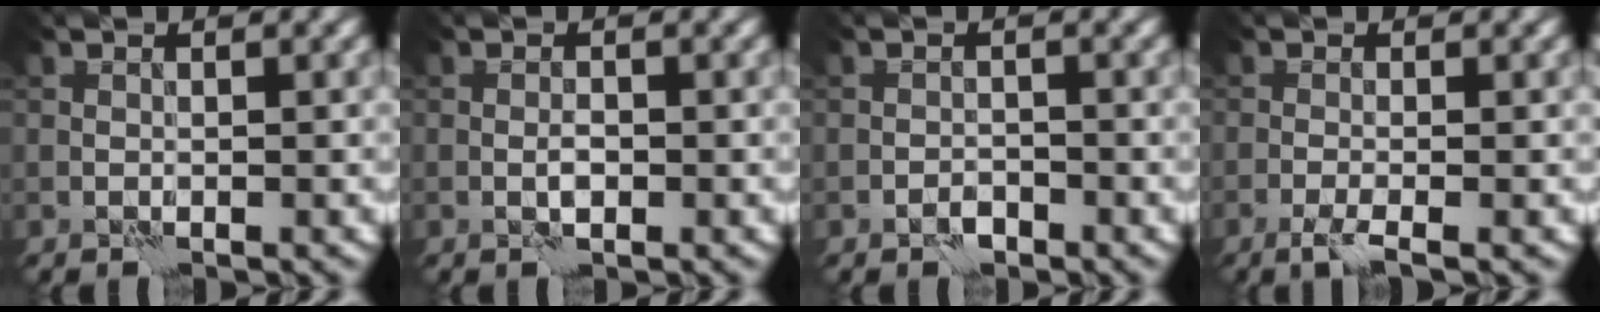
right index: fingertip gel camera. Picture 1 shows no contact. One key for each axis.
{"total": 1.1, "fx": -0.4, "fy": 0.3, "fz": 1.0, "tx": -0.020, "ty": 0.003, "tz": -0.009}
{"total": 1.2, "fx": -1.0, "fy": 0.5, "fz": 0.4, "tx": -0.005, "ty": 0.005, "tz": -0.021}
{"total": 2.1, "fx": -1.2, "fy": 0.1, "fz": 1.7, "tx": -0.039, "ty": -0.002, "tz": -0.030}